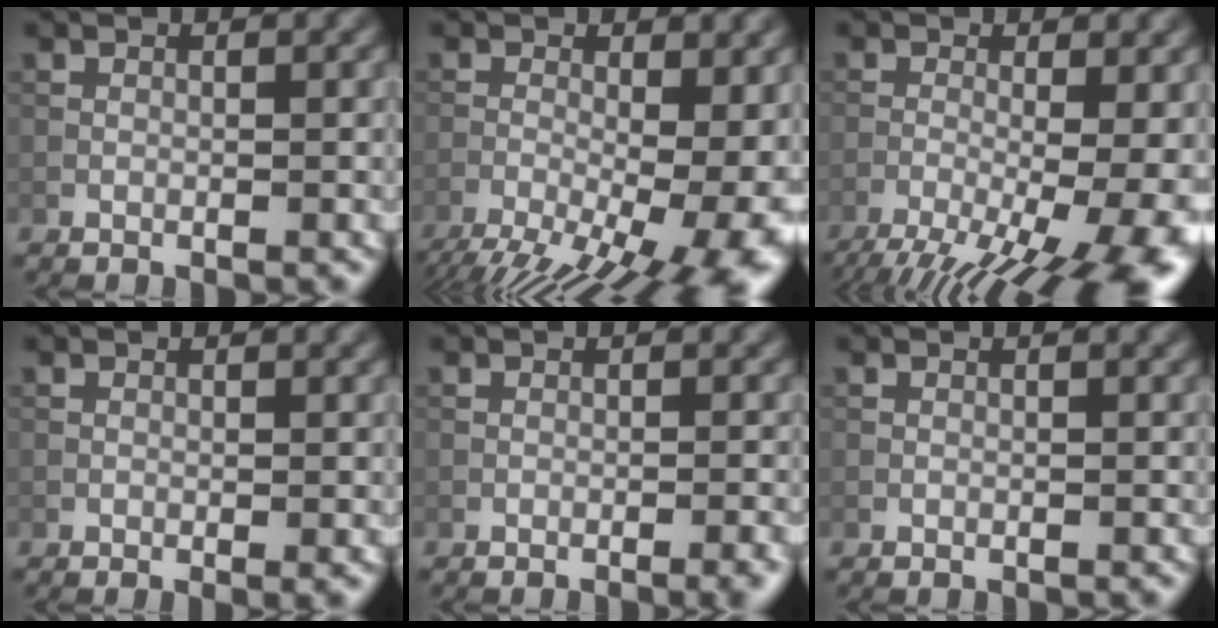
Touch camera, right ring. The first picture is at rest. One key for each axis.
{"total": 15.6, "fx": -7.6, "fy": 7.0, "fz": 11.7, "tx": -0.150, "ty": -0.020, "tz": -0.091}
{"total": 14.7, "fx": -8.2, "fy": 5.9, "fz": 10.7, "tx": -0.145, "ty": -0.029, "tz": -0.102}
{"total": 0.6, "fx": 0.0, "fy": 0.2, "fz": 0.5, "tx": -0.010, "ty": -0.004, "tz": 0.000}
{"total": 2.4, "fx": -1.9, "fy": 0.6, "fz": 1.4, "tx": -0.019, "ty": 0.001, "tz": -0.026}
{"total": 0.0}